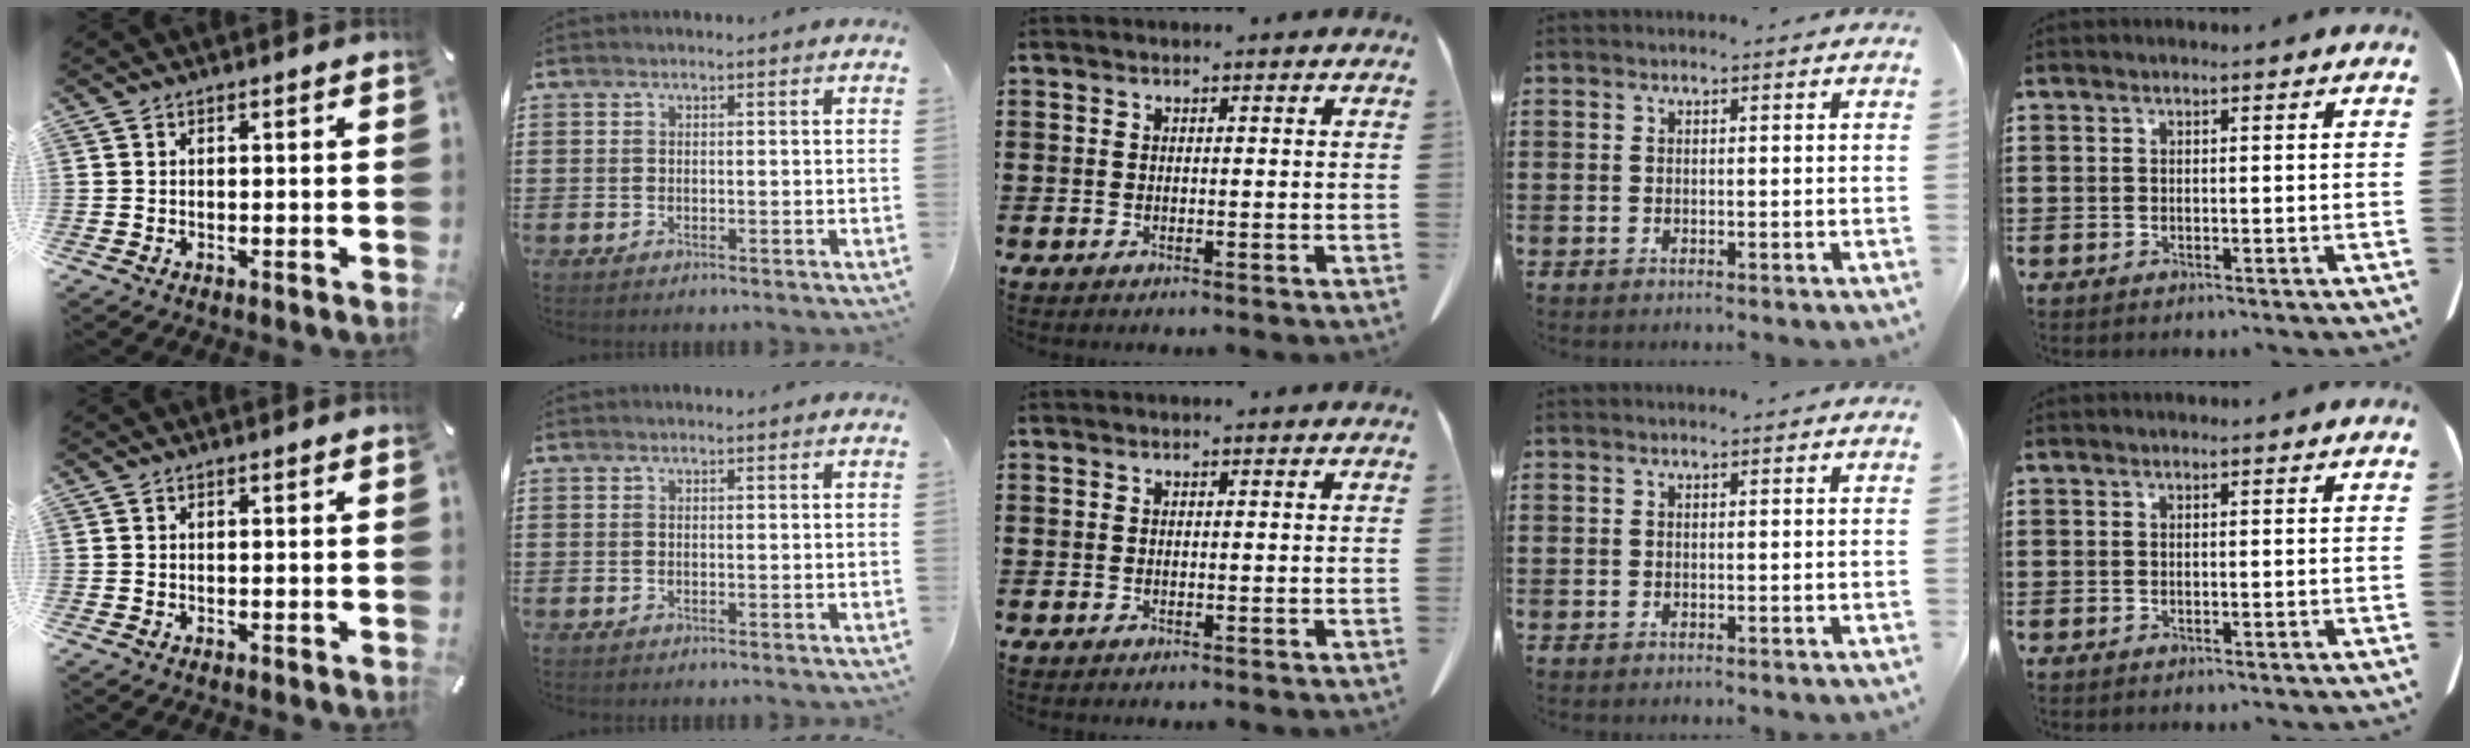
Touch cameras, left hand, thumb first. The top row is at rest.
{}